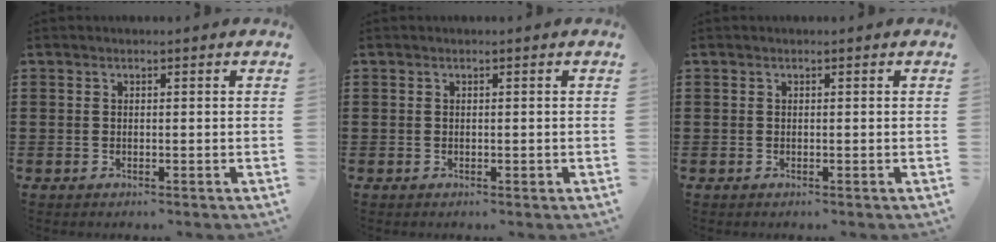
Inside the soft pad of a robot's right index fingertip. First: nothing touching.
{"total": 0.0}
{"total": 0.0}